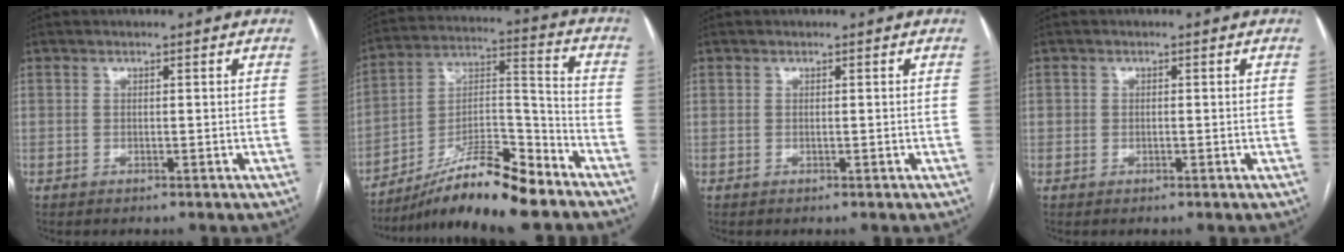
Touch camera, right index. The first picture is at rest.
{"total": 15.2, "force": [-12.2, 1.8, 8.9], "torque": [-0.153, 0.013, -0.208]}
{"total": 0.0}
{"total": 0.6, "force": [-0.1, 0.6, 0.2], "torque": [-0.001, 0.005, -0.002]}